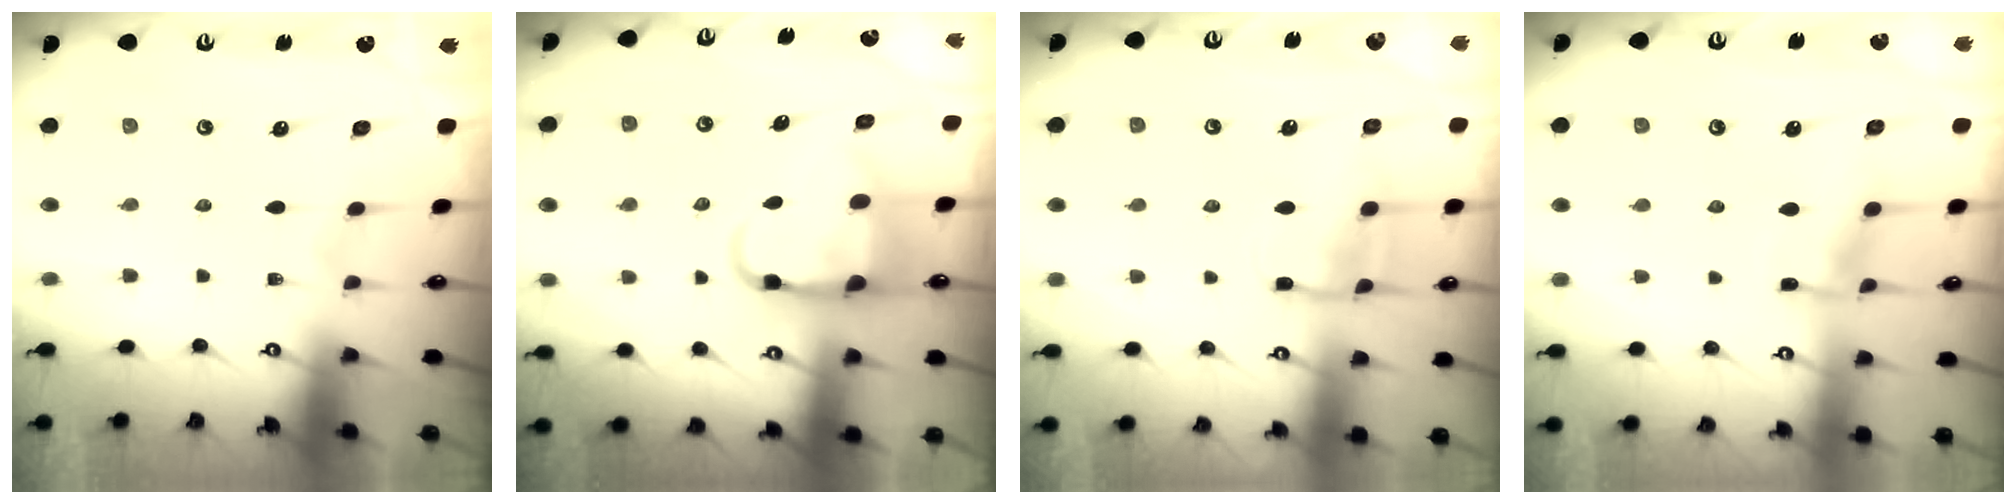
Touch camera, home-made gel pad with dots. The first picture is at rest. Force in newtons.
{"total": 9.5, "press": 9.4, "slide": 1.3}
{"total": 8.8, "press": 8.7, "slide": 0.7}
{"total": 7.8, "press": 7.7, "slide": 0.8}